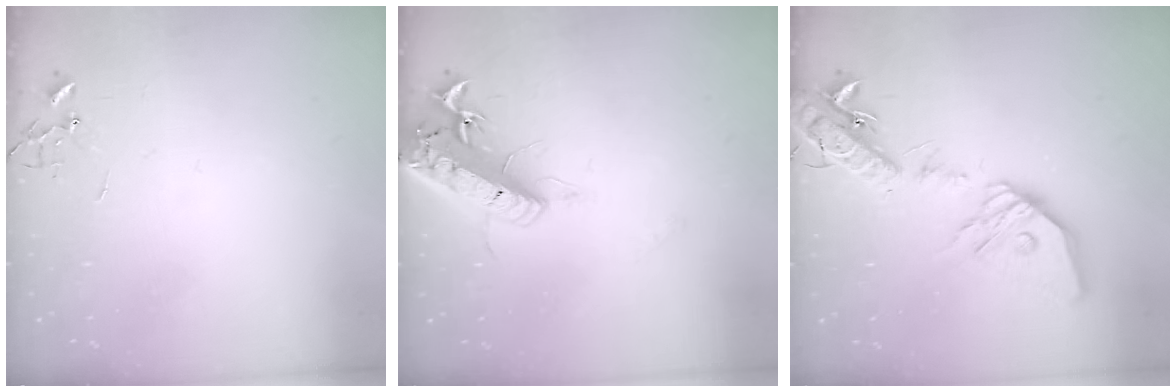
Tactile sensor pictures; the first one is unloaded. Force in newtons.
{"total": 18.1, "press": 17.7, "slide": 3.6}
{"total": 23.6, "press": 23.3, "slide": 3.8}